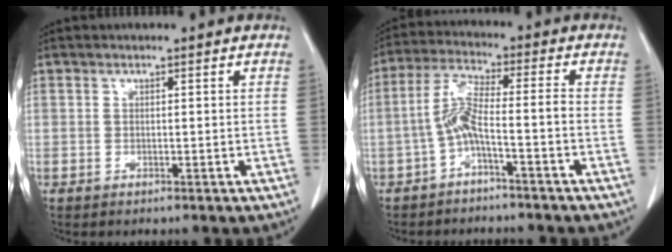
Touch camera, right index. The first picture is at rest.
{"total": 6.0, "force": [-2.5, 0.1, 5.5], "torque": [-0.113, 0.022, -0.048]}